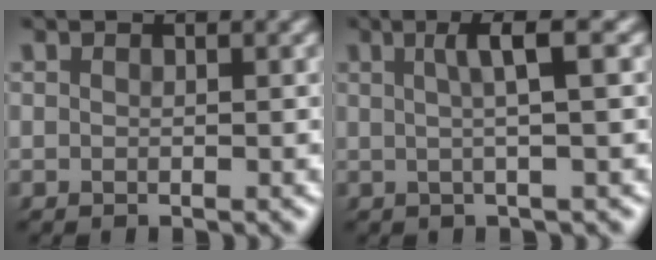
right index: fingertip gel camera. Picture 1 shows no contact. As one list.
[{"total": 3.5, "force": [1.1, -0.3, 3.3], "torque": [-0.051, 0.016, 0.013]}]